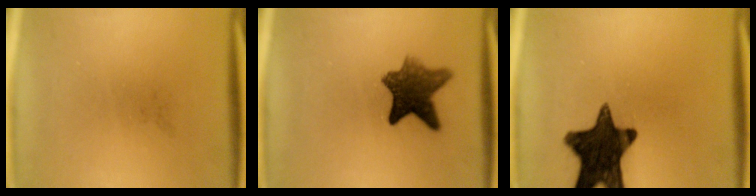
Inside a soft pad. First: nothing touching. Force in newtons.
{"total": 8.3}
{"total": 15.3}